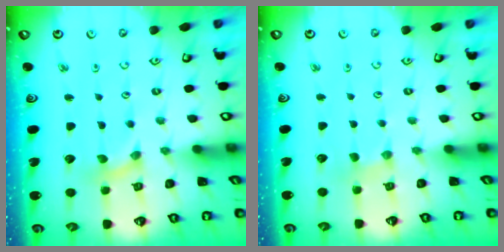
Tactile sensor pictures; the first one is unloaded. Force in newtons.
{"total": 1.2, "press": 1.2, "slide": 0.2}